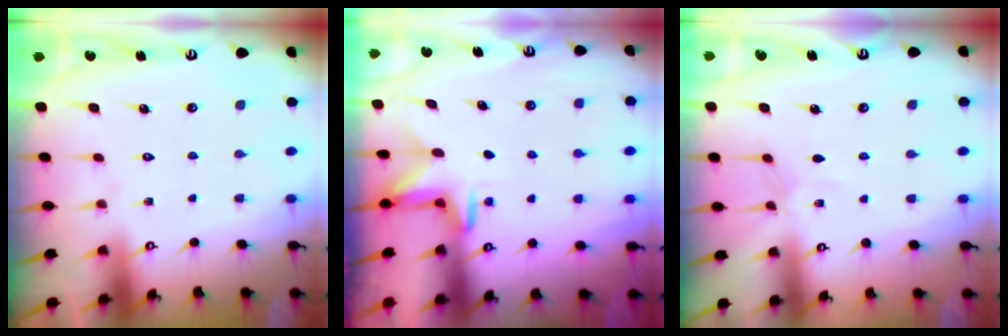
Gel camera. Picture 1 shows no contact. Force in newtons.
{"total": 3.1, "press": 3.1, "slide": 0.6}
{"total": 3.0, "press": 2.9, "slide": 0.4}